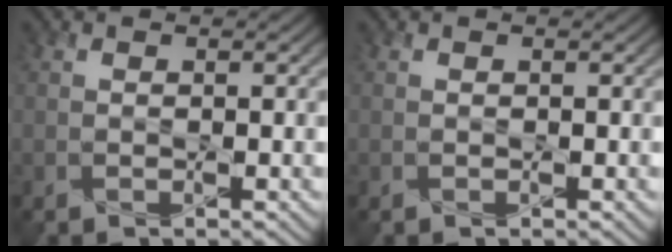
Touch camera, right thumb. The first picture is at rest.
{"total": 0.0}